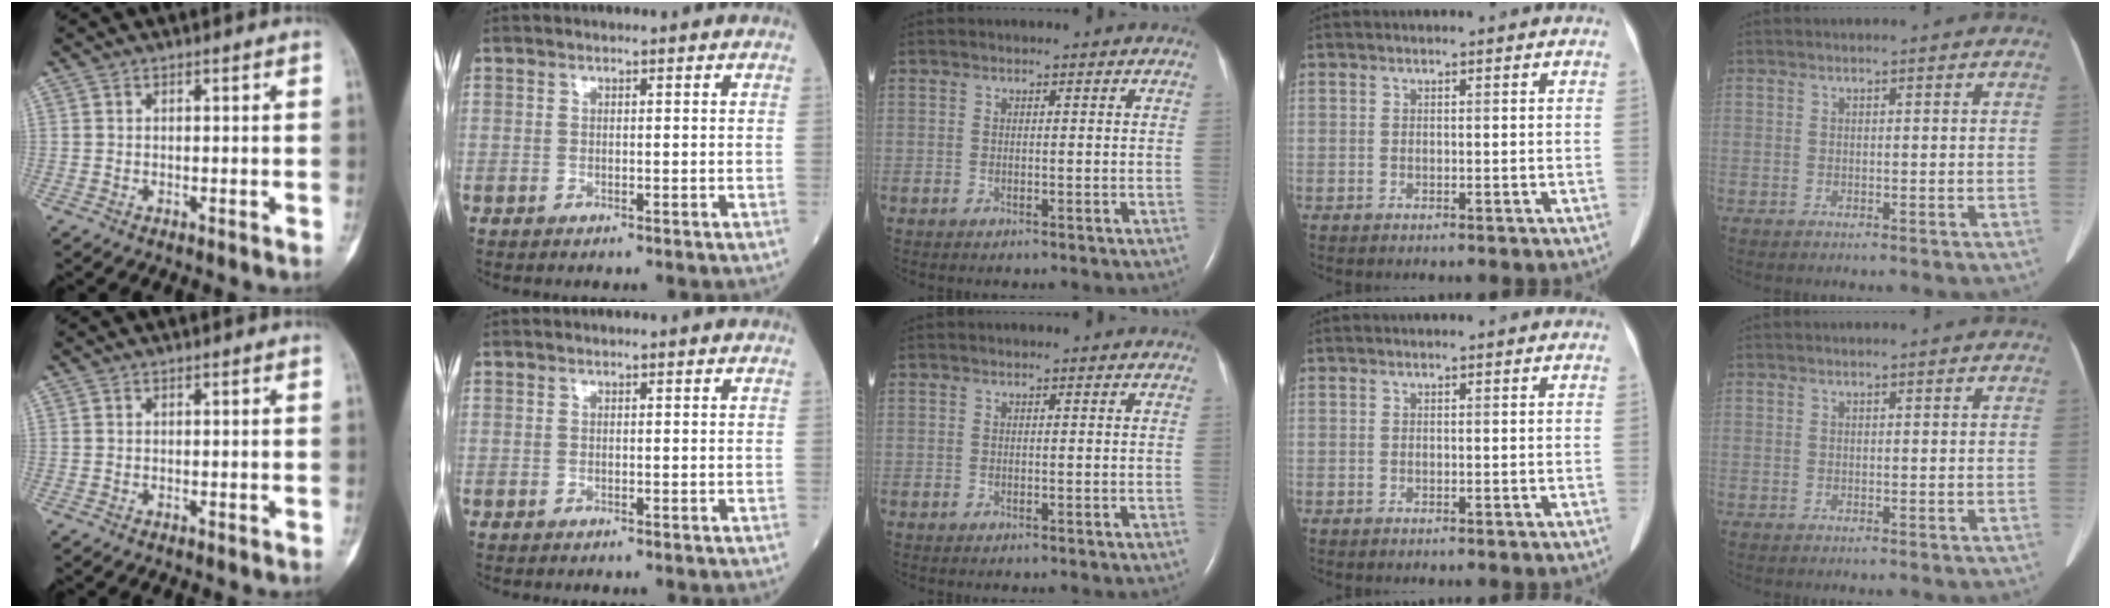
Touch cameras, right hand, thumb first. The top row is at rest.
{}